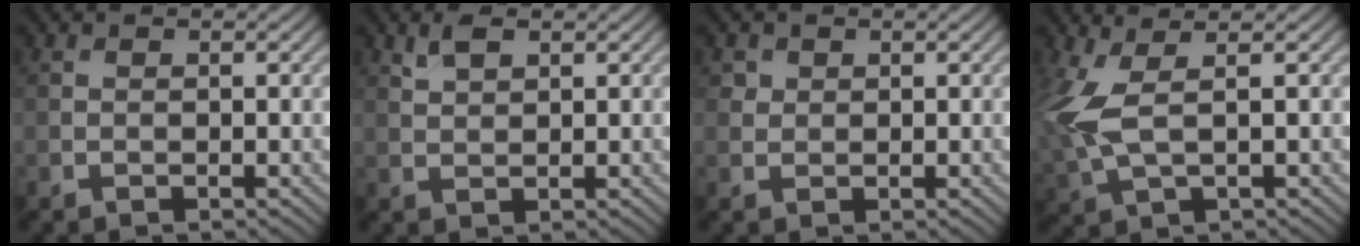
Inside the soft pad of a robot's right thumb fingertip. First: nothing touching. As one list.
[{"total": 2.3, "force": [1.4, 1.0, 1.4], "torque": [-0.033, 0.002, 0.030]}, {"total": 1.6, "force": [0.7, 1.4, 0.3], "torque": [-0.005, -0.008, 0.016]}, {"total": 6.5, "force": [1.2, 2.5, 5.9], "torque": [-0.158, 0.004, 0.022]}]